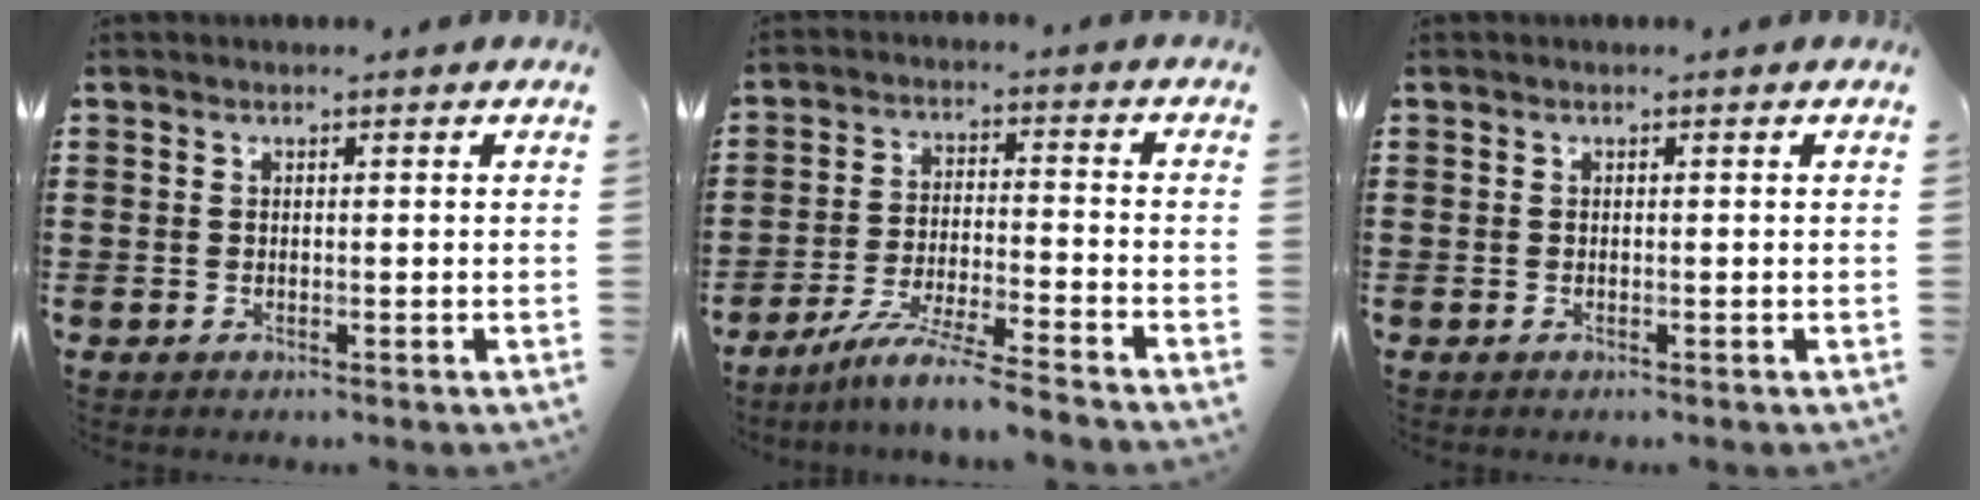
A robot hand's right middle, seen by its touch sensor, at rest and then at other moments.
{"total": 7.0, "force": [-6.3, -0.6, 3.0], "torque": [-0.062, -0.016, -0.123]}
{"total": 0.0}